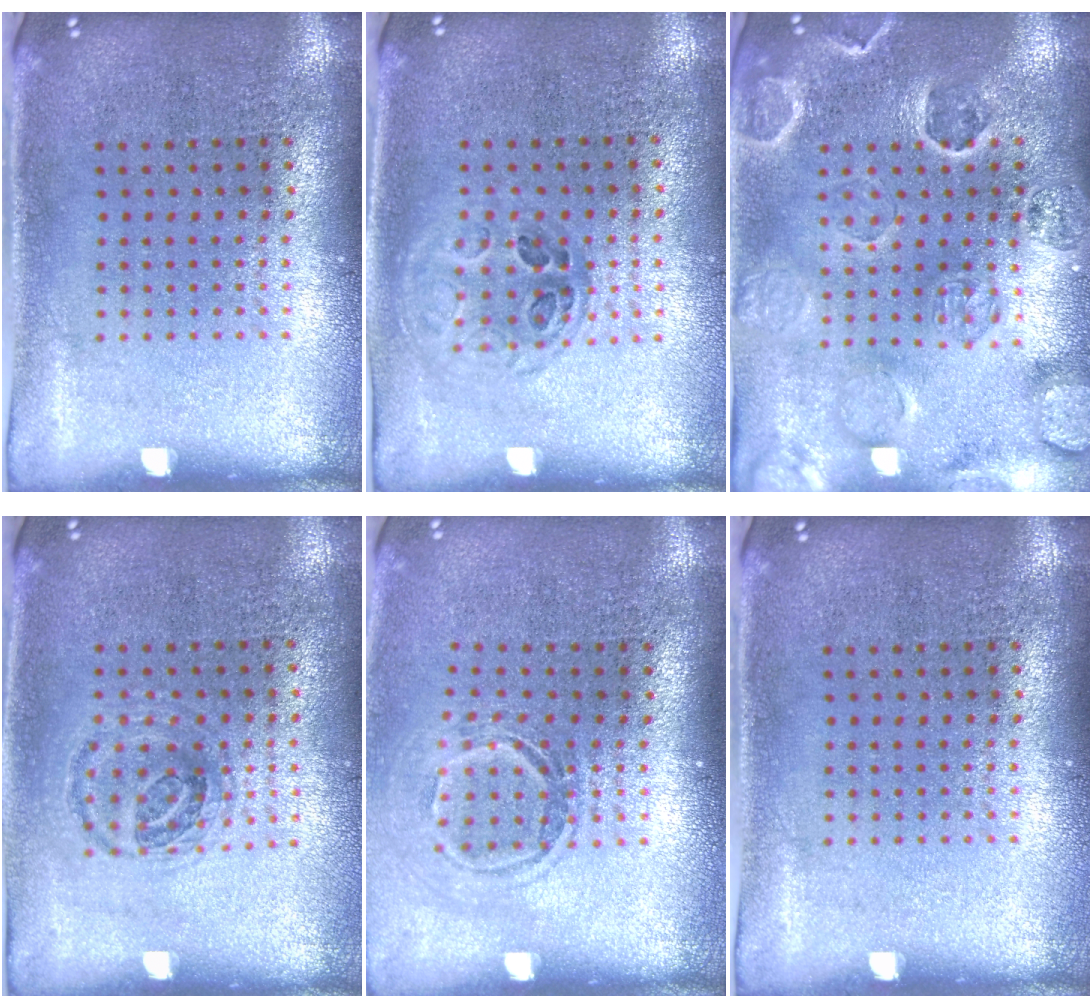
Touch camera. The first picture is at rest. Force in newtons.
{"total": 1.0, "press": 1.0, "slide": 0.2}
{"total": 2.7, "press": 2.6, "slide": 0.8}
{"total": 0.9, "press": 0.9, "slide": 0.2}
{"total": 1.5, "press": 1.1, "slide": 1.0}
{"total": 0.0}